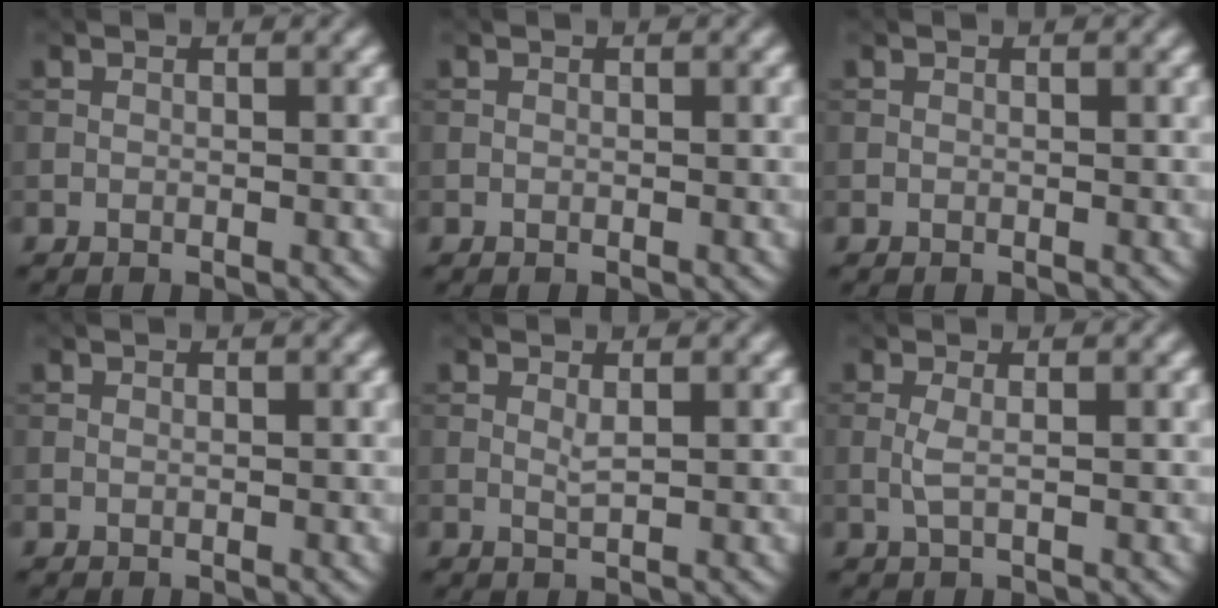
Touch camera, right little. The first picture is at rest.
{"total": 0.0}
{"total": 0.0}
{"total": 0.0}
{"total": 0.8, "force": [0.4, 0.1, 0.7], "torque": [-0.015, -0.002, 0.007]}
{"total": 1.2, "force": [0.0, 0.1, 1.1], "torque": [-0.027, 0.001, -0.002]}